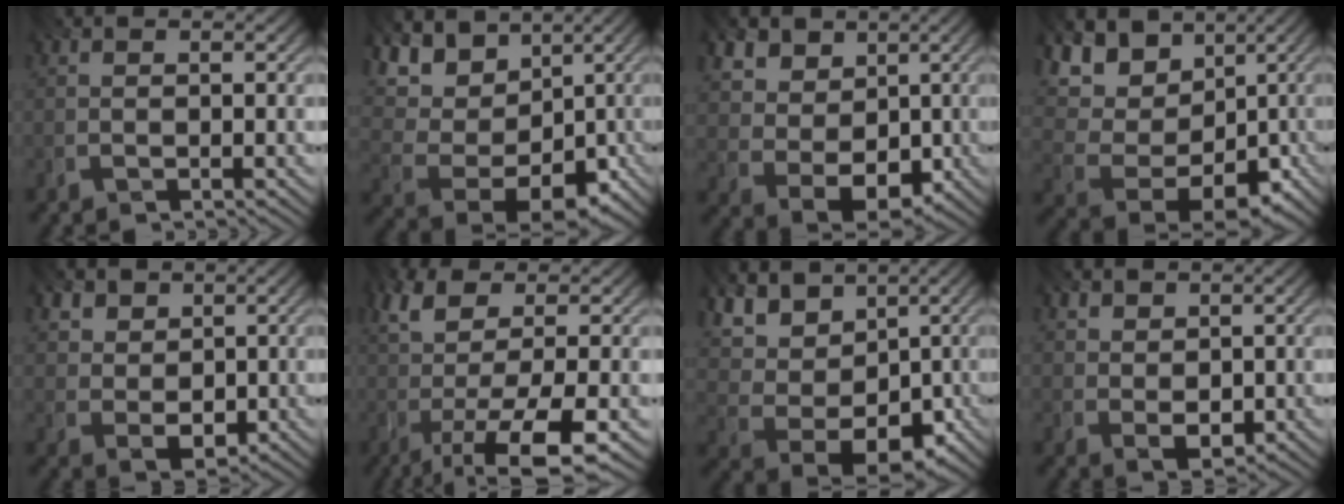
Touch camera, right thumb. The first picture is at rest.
{"total": 12.5, "force": [3.2, 8.6, 8.5], "torque": [-0.190, 0.018, 0.071]}
{"total": 9.3, "force": [2.8, 7.3, 5.0], "torque": [-0.131, 0.011, 0.052]}
{"total": 14.1, "force": [3.7, 10.0, 9.2], "torque": [-0.213, 0.026, 0.082]}
{"total": 4.9, "force": [1.9, 3.9, 2.4], "torque": [-0.077, -0.006, 0.038]}
{"total": 10.8, "force": [-1.0, 3.6, 10.1], "torque": [-0.175, 0.005, -0.020]}
{"total": 11.4, "force": [3.2, 8.0, 7.5], "torque": [-0.174, 0.010, 0.067]}
{"total": 3.6, "force": [1.6, 2.7, 1.9], "torque": [-0.052, -0.006, 0.029]}